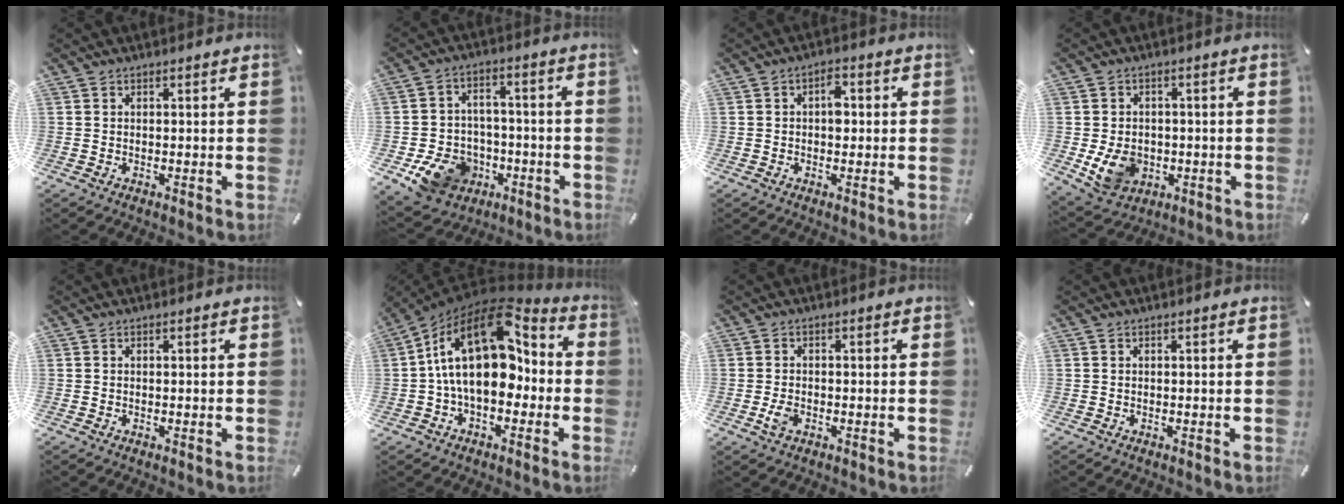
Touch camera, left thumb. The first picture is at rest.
{"total": 12.0, "force": [-5.4, 9.4, 5.1], "torque": [-0.104, 0.038, -0.091]}
{"total": 3.8, "force": [0.2, 2.4, 3.0], "torque": [-0.035, 0.002, -0.004]}
{"total": 8.9, "force": [-1.5, 7.3, 4.9], "torque": [-0.093, 0.006, -0.026]}
{"total": 0.0}
{"total": 20.7, "force": [3.7, 12.3, 16.2], "torque": [-0.292, -0.028, 0.060]}
{"total": 3.1, "force": [-1.0, 1.9, 2.1], "torque": [-0.050, 0.000, -0.021]}
{"total": 0.0}